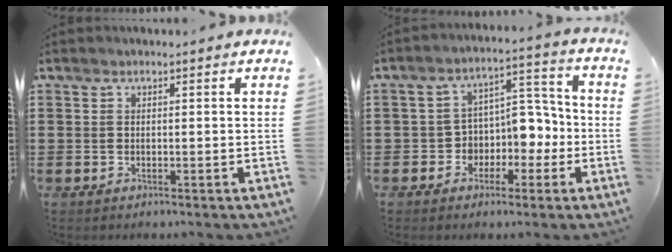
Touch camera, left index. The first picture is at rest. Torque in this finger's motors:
{"motor_torque": [0.71, 0.02, 0.22, 0.05]}